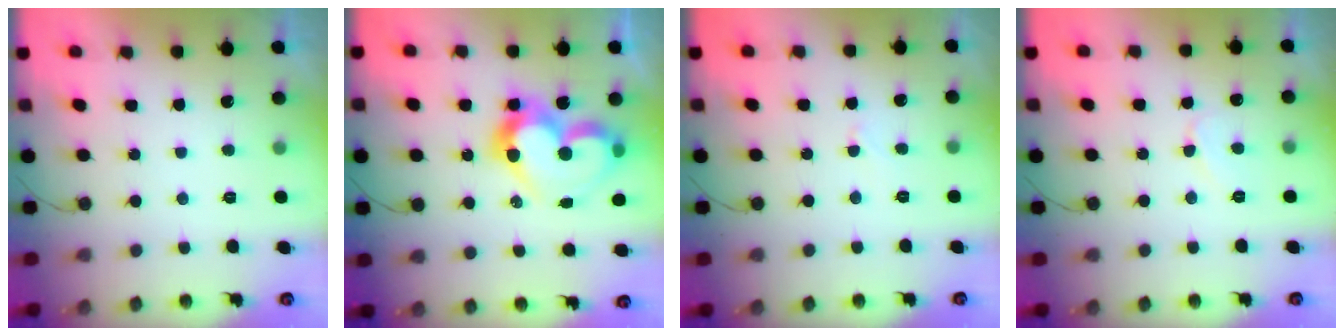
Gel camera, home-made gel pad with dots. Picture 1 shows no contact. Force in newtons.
{"total": 16.7, "press": 16.4, "slide": 3.3}
{"total": 2.6, "press": 2.5, "slide": 0.2}
{"total": 4.7, "press": 4.6, "slide": 0.5}